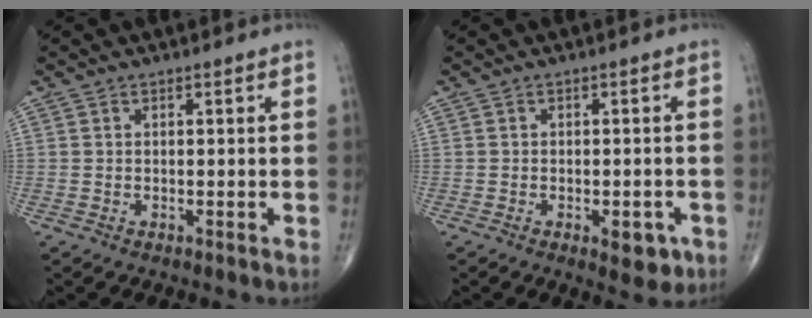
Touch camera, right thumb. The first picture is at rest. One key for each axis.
{"total": 4.7, "fx": -2.0, "fy": 2.2, "fz": 3.6, "tx": -0.027, "ty": 0.002, "tz": -0.021}